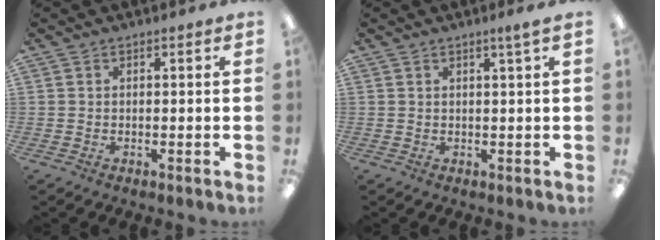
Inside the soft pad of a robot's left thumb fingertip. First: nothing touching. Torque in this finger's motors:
{"motor_torque": [-0.13, 0.01, -0.30, -0.11, 0.01]}